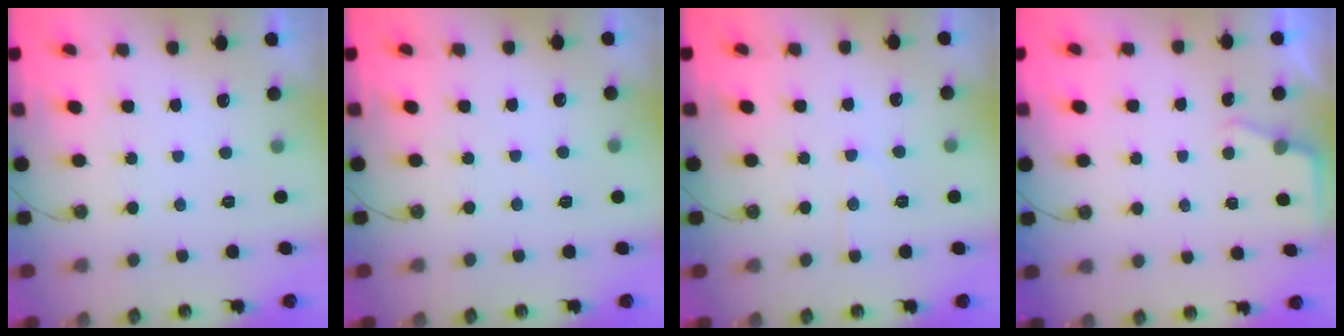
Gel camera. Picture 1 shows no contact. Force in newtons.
{"total": 2.9, "press": 2.9, "slide": 0.4}
{"total": 6.0, "press": 6.0, "slide": 0.7}
{"total": 3.0, "press": 2.9, "slide": 0.5}